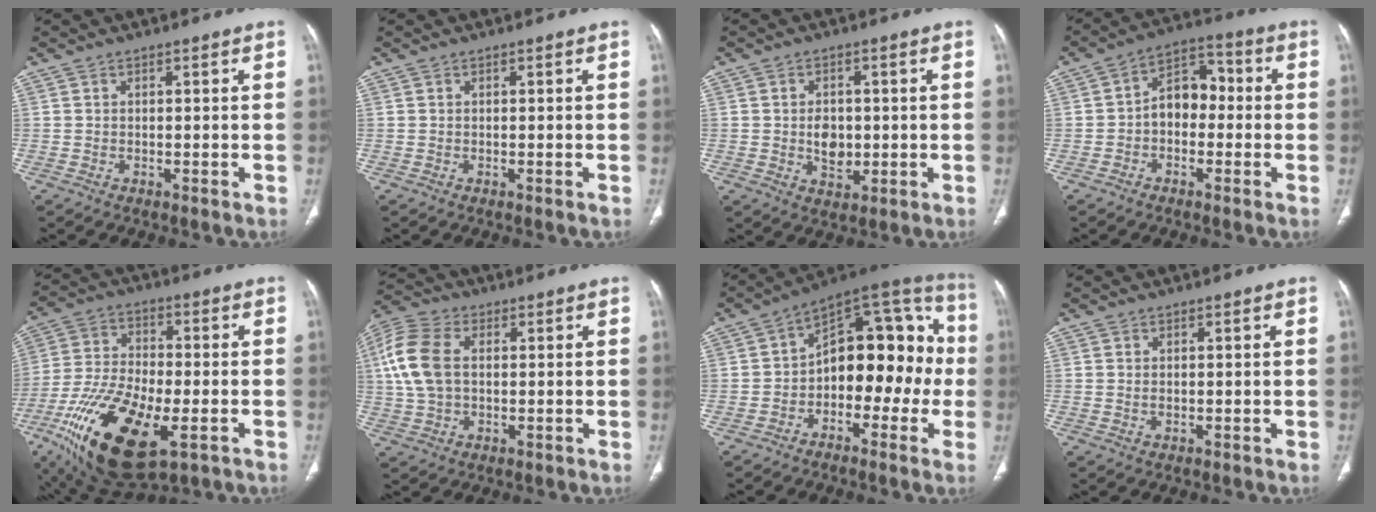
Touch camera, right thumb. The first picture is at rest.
{"total": 0.0}
{"total": 5.2, "force": [-0.1, 3.8, 3.6], "torque": [-0.041, -0.002, 0.004]}
{"total": 8.6, "force": [-0.9, 6.0, 6.0], "torque": [-0.067, 0.038, -0.030]}
{"total": 22.7, "force": [-9.1, 10.0, 18.2], "torque": [-0.377, -0.003, -0.150]}
{"total": 11.9, "force": [1.8, 7.7, 8.9], "torque": [-0.202, 0.017, 0.032]}
{"total": 17.7, "force": [-1.8, 10.6, 14.0], "torque": [-0.136, 0.059, -0.040]}
{"total": 0.7, "force": [0.2, 0.4, 0.6], "torque": [-0.012, -0.001, 0.007]}